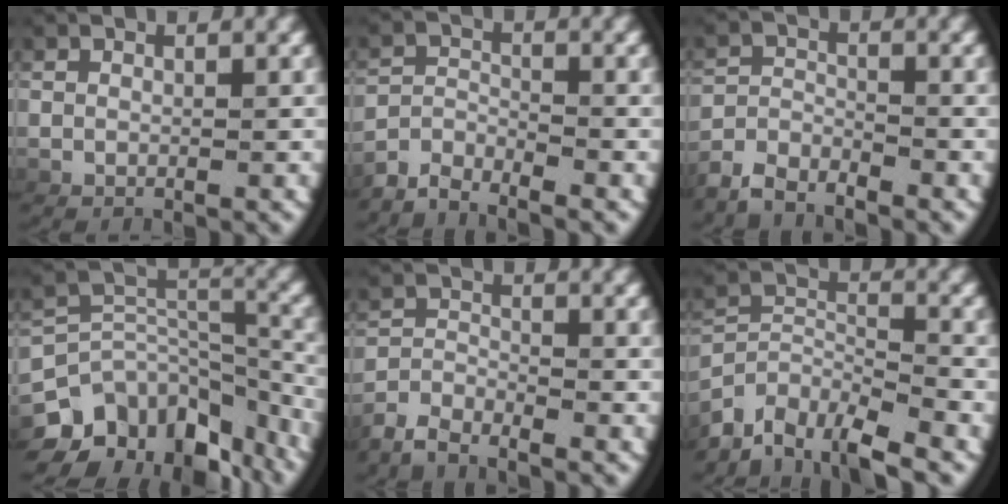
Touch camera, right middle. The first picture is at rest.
{"total": 3.2, "force": [-3.1, 0.2, 0.7], "torque": [-0.010, -0.003, -0.059]}
{"total": 3.3, "force": [-3.2, 0.5, 0.5], "torque": [-0.008, 0.000, -0.060]}
{"total": 12.0, "force": [-5.2, 8.5, 6.8], "torque": [-0.115, -0.035, -0.076]}
{"total": 3.0, "force": [-2.9, 0.3, 0.7], "torque": [-0.013, -0.002, -0.056]}
{"total": 7.9, "force": [-4.9, 4.5, 4.3], "torque": [-0.086, -0.034, -0.072]}